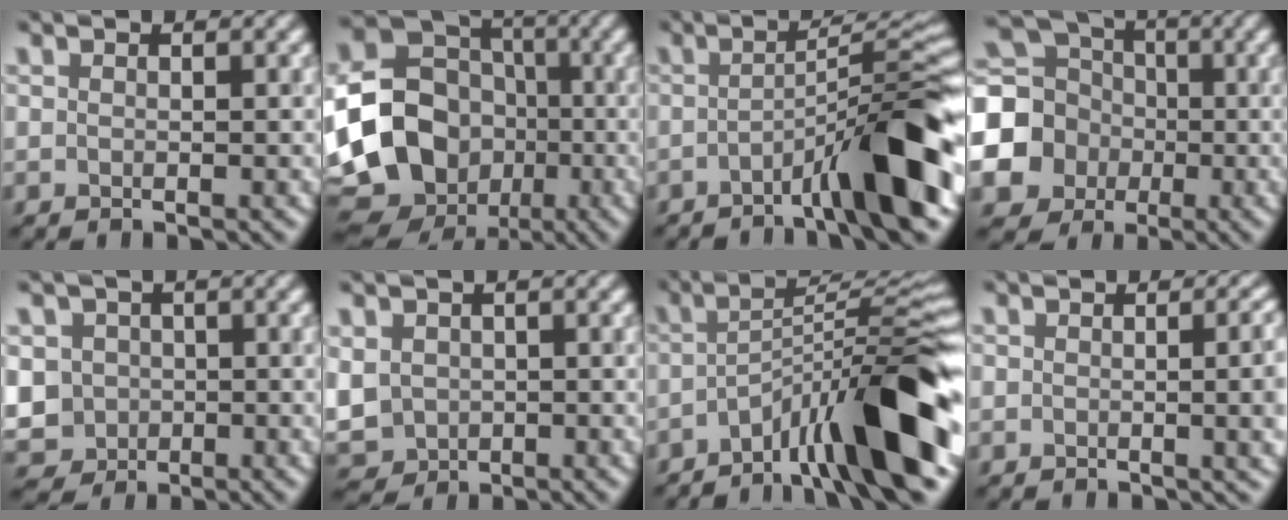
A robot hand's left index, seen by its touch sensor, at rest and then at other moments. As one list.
[{"total": 16.6, "force": [-3.3, 14.5, 7.3], "torque": [-0.164, -0.021, -0.075]}, {"total": 9.0, "force": [-4.0, 1.0, 8.0], "torque": [-0.104, 0.027, -0.072]}, {"total": 14.0, "force": [-2.3, 12.9, 4.9], "torque": [-0.158, -0.012, -0.069]}, {"total": 6.3, "force": [-1.0, 5.8, 2.2], "torque": [-0.052, 0.003, -0.042]}, {"total": 4.5, "force": [-0.3, 3.9, 2.2], "torque": [-0.060, -0.002, -0.005]}, {"total": 11.6, "force": [-5.5, 1.9, 10.0], "torque": [-0.134, 0.025, -0.096]}, {"total": 4.6, "force": [-0.4, 2.0, 4.1], "torque": [-0.035, -0.009, 0.001]}]